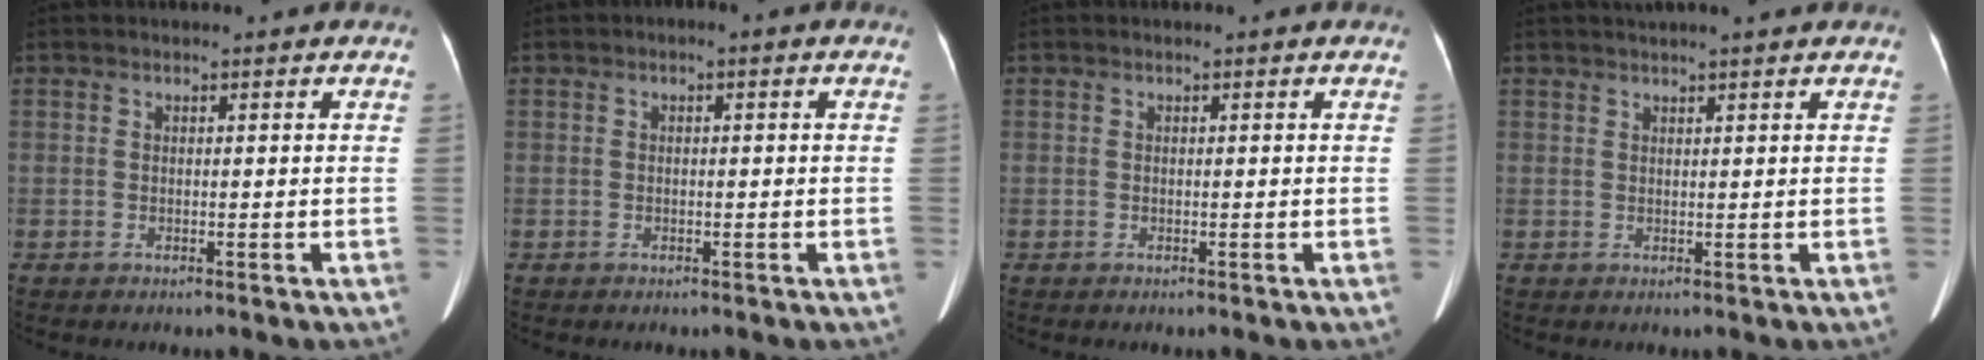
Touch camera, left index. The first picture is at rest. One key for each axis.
{"total": 0.7, "fx": -0.2, "fy": 0.3, "fz": 0.5, "tx": -0.006, "ty": 0.004, "tz": -0.007}
{"total": 0.0}
{"total": 5.3, "fx": 4.6, "fy": 0.2, "fz": 2.6, "tx": -0.037, "ty": 0.026, "tz": 0.062}